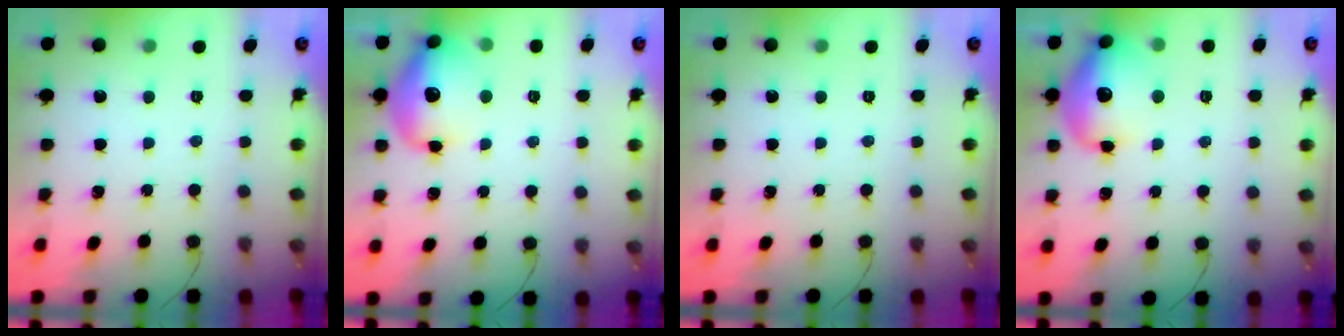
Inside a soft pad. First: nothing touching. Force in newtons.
{"total": 15.0, "press": 14.8, "slide": 2.8}
{"total": 0.0}
{"total": 15.0, "press": 14.8, "slide": 2.8}